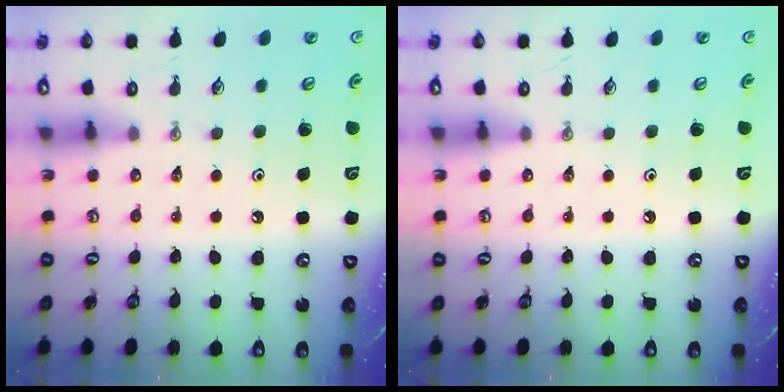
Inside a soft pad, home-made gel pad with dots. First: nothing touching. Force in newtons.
{"total": 0.0}